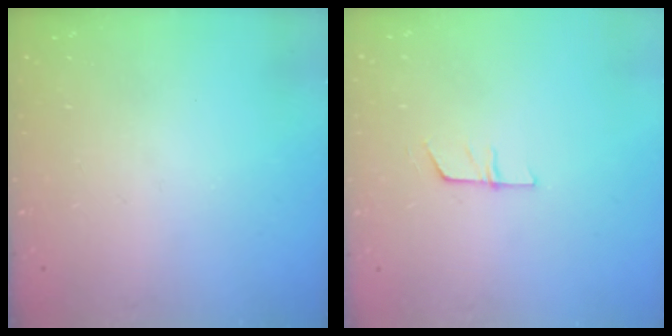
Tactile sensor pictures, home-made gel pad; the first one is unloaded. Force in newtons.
{"total": 5.4, "press": 5.4, "slide": 0.4}